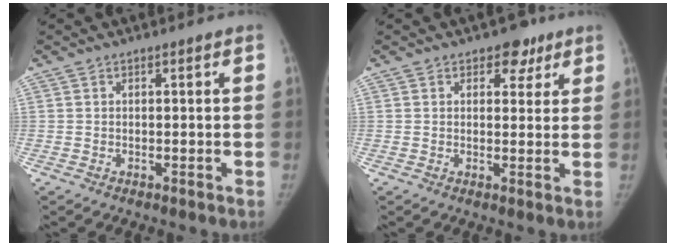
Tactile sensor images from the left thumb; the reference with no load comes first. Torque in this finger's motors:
{"motor_torque": [0.29, -0.10, 0.50, -0.19, 0.09]}